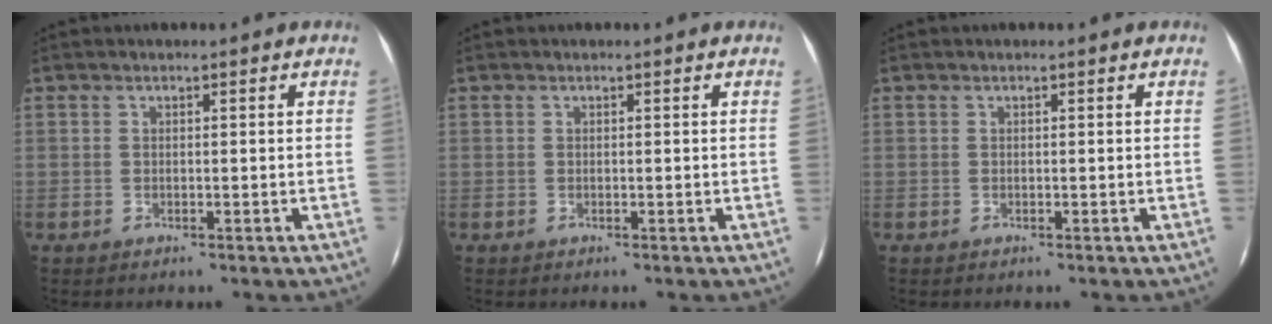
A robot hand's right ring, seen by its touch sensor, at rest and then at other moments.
{"total": 0.0}
{"total": 0.0}